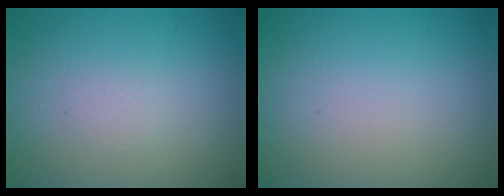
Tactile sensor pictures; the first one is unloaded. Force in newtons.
{"total": 0.0}